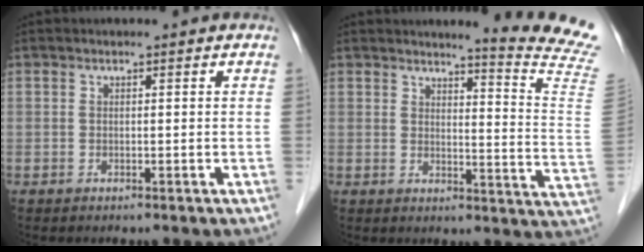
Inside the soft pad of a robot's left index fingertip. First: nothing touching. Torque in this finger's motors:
{"motor_torque": [-1.03, -1.11, 0.02, 0.01]}